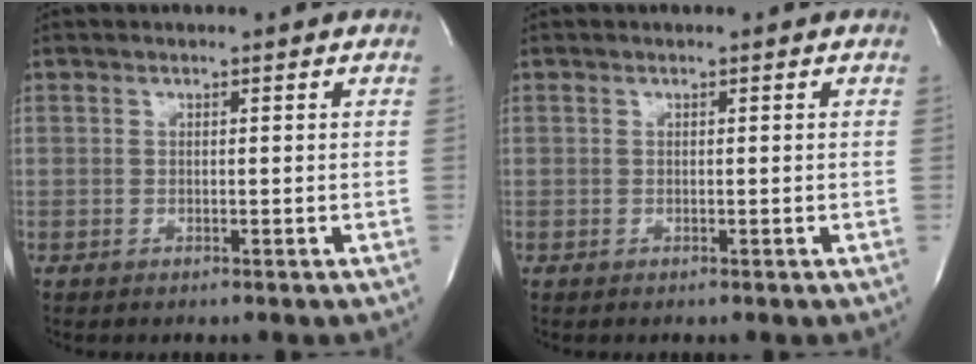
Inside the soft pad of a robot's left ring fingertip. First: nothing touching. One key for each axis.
{"total": 0.0}